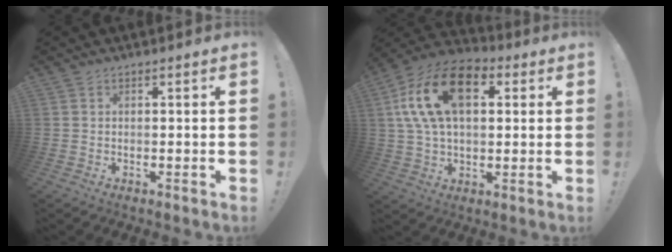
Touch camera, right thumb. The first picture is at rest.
{"total": 20.4, "force": [6.3, 11.7, 15.4], "torque": [-0.295, -0.006, 0.107]}